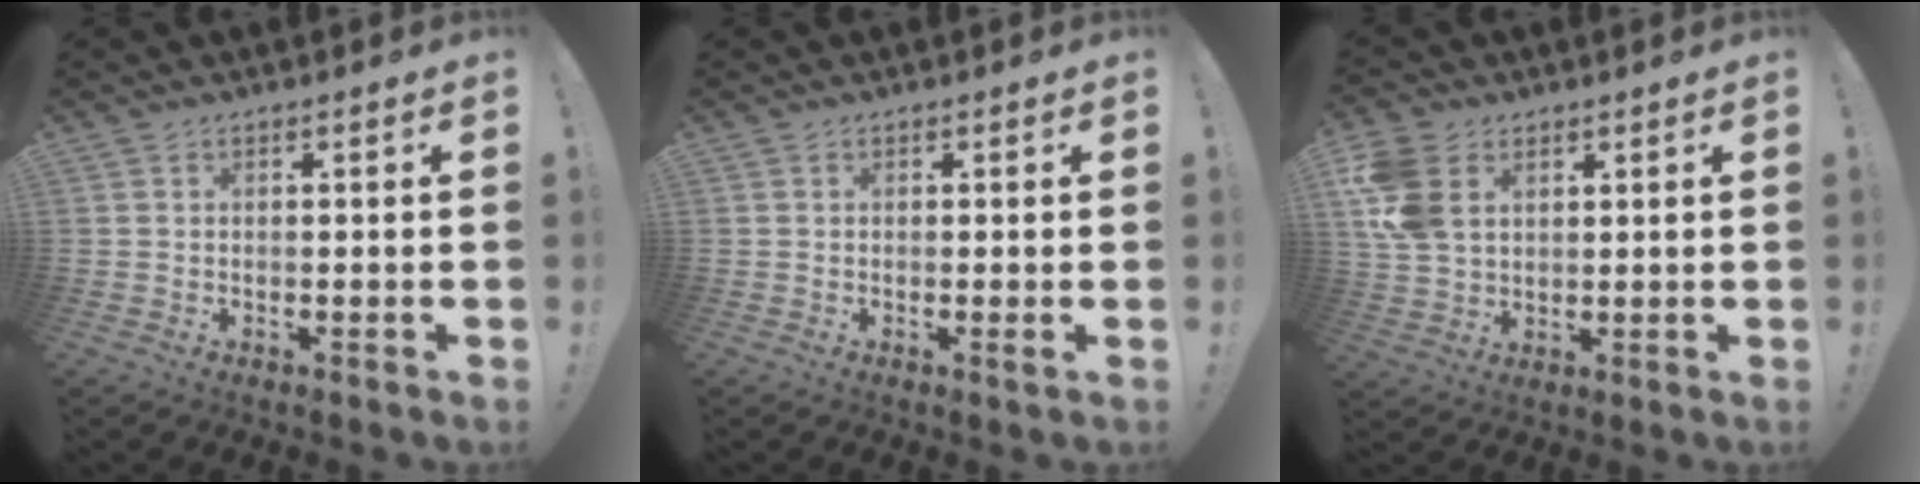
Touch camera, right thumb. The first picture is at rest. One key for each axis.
{"total": 1.3, "fx": 0.2, "fy": -0.1, "fz": 1.2, "tx": -0.015, "ty": -0.005, "tz": 0.002}
{"total": 12.2, "fx": 4.3, "fy": 8.6, "fz": 7.4, "tx": -0.155, "ty": -0.005, "tz": 0.087}